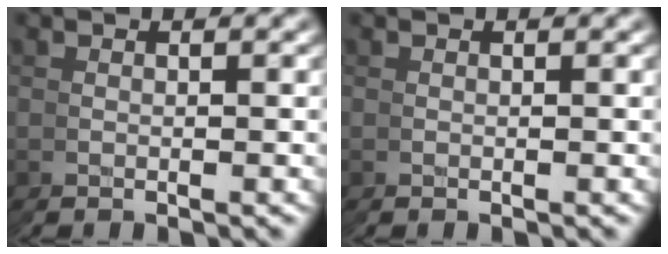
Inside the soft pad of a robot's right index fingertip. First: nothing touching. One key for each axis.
{"total": 0.0}